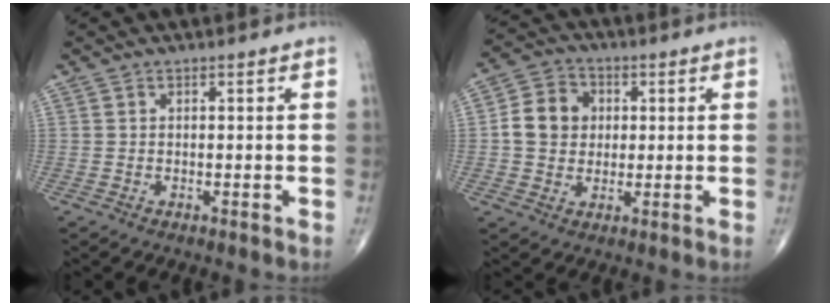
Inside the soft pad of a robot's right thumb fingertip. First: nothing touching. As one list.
[{"total": 8.9, "force": [0.7, 7.5, 4.6], "torque": [-0.059, 0.011, 0.004]}]